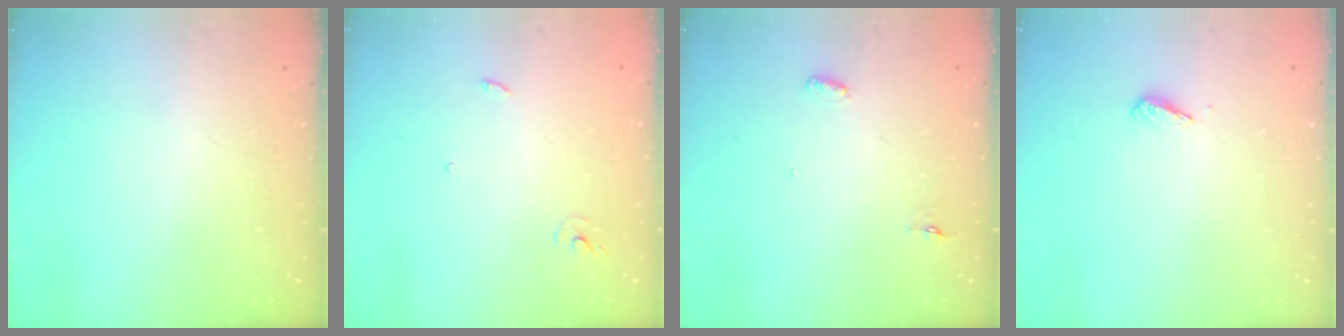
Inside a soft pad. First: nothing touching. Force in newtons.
{"total": 2.4, "press": 2.4, "slide": 0.2}
{"total": 3.0, "press": 2.8, "slide": 0.9}
{"total": 2.9, "press": 2.9, "slide": 0.4}